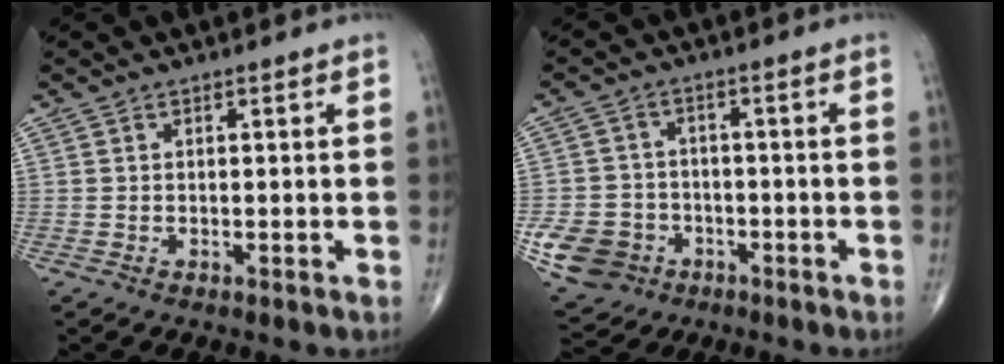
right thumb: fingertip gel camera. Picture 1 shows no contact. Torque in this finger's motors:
{"motor_torque": [0.76, 0.45, 0.12, -0.42, 0.02]}